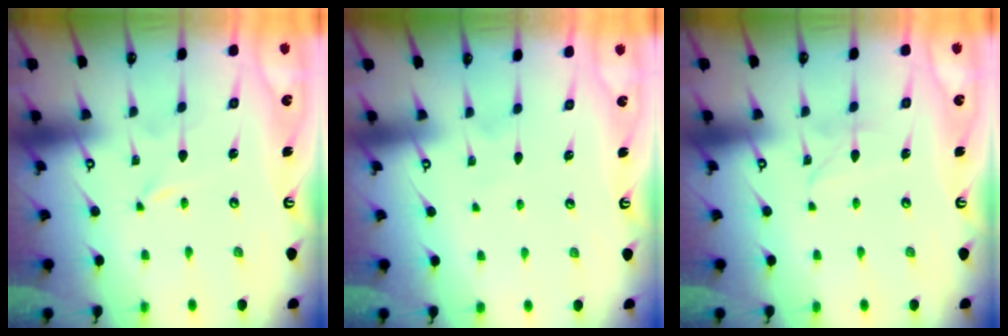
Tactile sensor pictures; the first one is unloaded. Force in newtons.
{"total": 3.9, "press": 3.8, "slide": 0.4}
{"total": 2.6, "press": 2.6, "slide": 0.3}